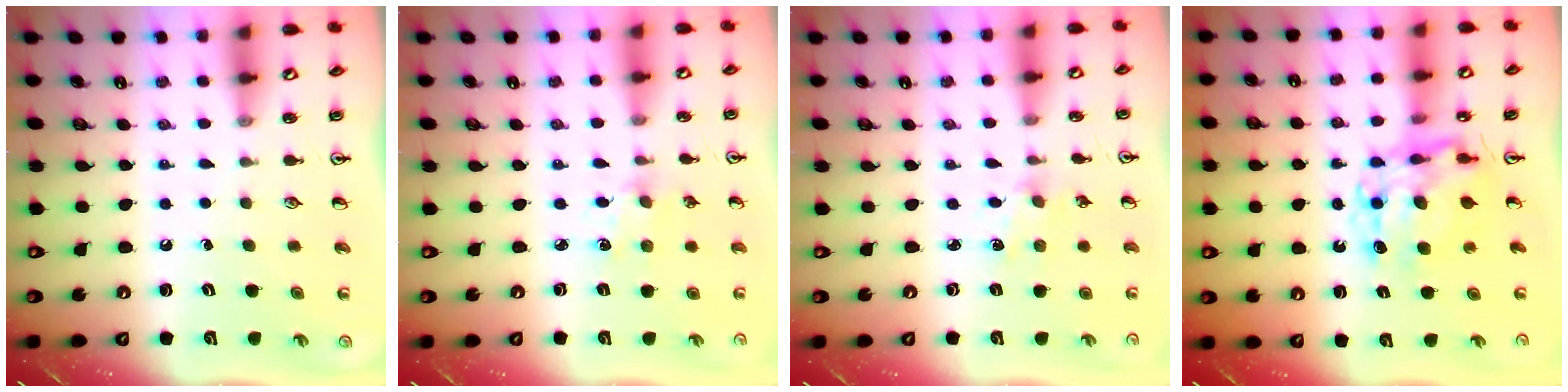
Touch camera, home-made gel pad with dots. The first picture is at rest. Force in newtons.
{"total": 3.4, "press": 3.3, "slide": 0.5}
{"total": 2.1, "press": 2.0, "slide": 0.3}
{"total": 10.0, "press": 10.0, "slide": 0.8}